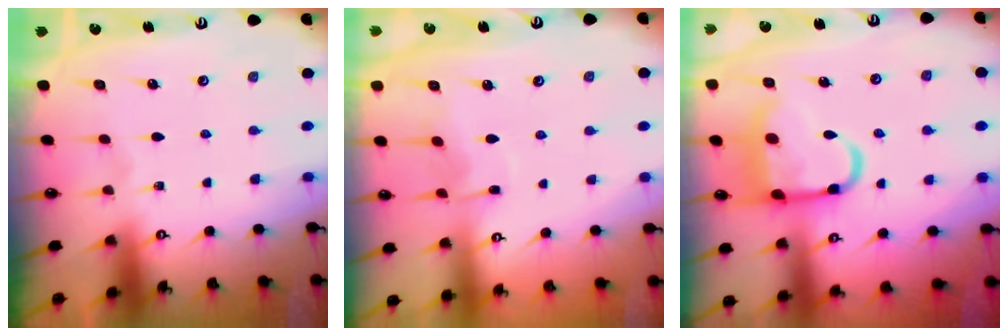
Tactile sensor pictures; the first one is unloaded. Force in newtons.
{"total": 4.3, "press": 4.3, "slide": 0.5}
{"total": 13.4, "press": 13.3, "slide": 1.7}